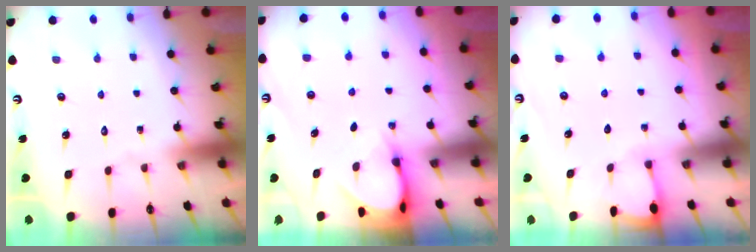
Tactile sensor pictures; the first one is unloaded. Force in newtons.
{"total": 3.9, "press": 3.9, "slide": 0.3}
{"total": 2.0, "press": 2.0, "slide": 0.2}